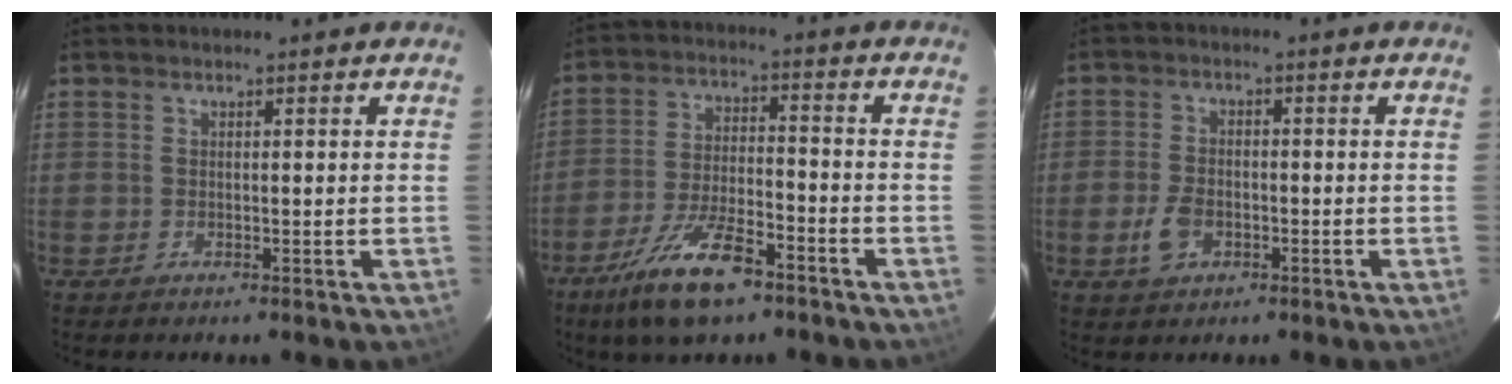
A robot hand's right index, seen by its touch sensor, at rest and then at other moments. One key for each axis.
{"total": 13.0, "fx": -8.8, "fy": 4.2, "fz": 8.6, "tx": -0.185, "ty": -0.017, "tz": -0.156}
{"total": 5.2, "fx": -2.2, "fy": 3.5, "fz": 3.3, "tx": -0.079, "ty": -0.002, "tz": -0.037}